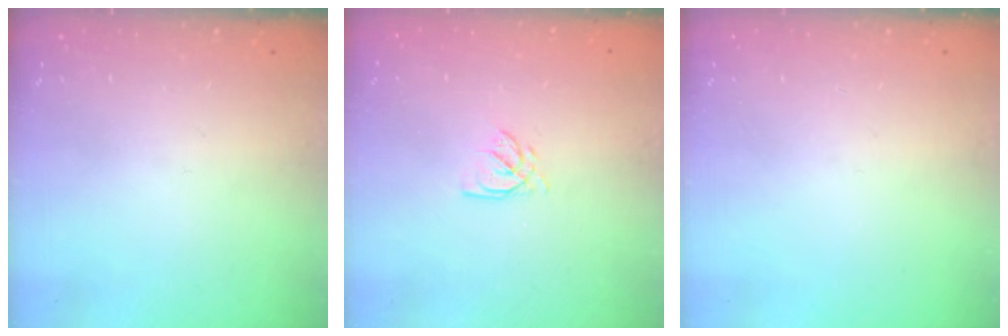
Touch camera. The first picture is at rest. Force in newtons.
{"total": 2.2, "press": 2.2, "slide": 0.3}
{"total": 0.0}